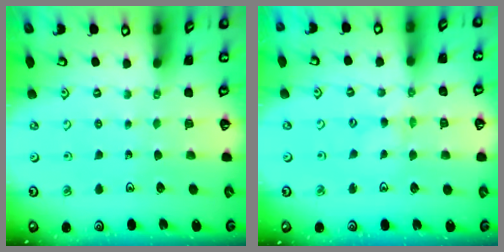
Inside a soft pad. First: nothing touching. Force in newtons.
{"total": 1.6, "press": 1.6, "slide": 0.3}